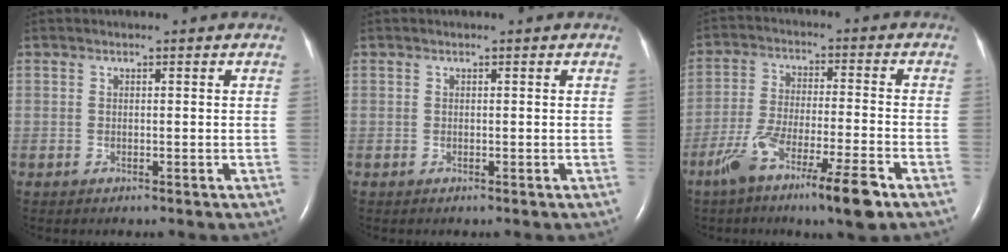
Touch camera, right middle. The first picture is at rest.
{"total": 0.0}
{"total": 11.9, "force": [-7.4, 0.7, 9.4], "torque": [-0.176, -0.021, -0.129]}